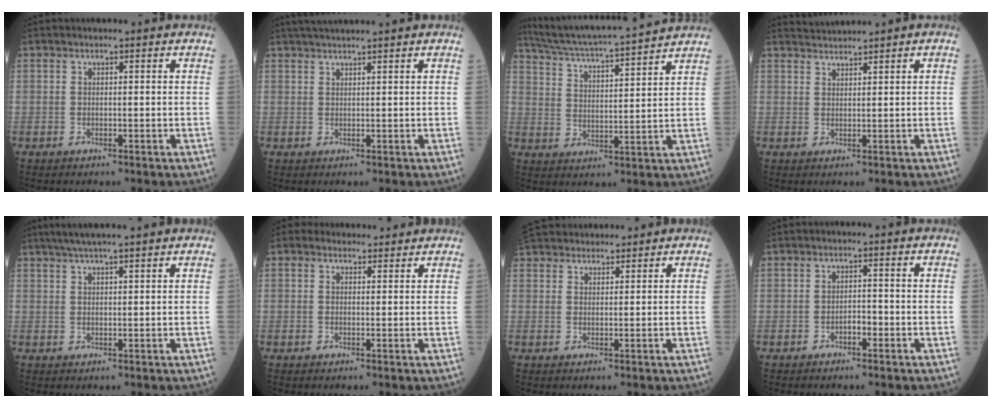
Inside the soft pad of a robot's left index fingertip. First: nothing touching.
{"total": 5.9, "force": [5.1, -0.8, 2.9], "torque": [-0.043, 0.028, 0.081]}
{"total": 17.0, "force": [15.7, -0.6, 6.3], "torque": [-0.125, 0.005, 0.240]}
{"total": 2.2, "force": [1.9, -0.9, -0.1], "torque": [-0.003, 0.009, 0.048]}
{"total": 7.9, "force": [6.6, -0.5, 4.4], "torque": [-0.068, 0.028, 0.099]}
{"total": 3.7, "force": [3.5, 1.2, -0.1], "torque": [0.001, 0.011, 0.043]}
{"total": 8.9, "force": [8.3, 2.4, 2.1], "torque": [-0.033, 0.036, 0.139]}
{"total": 1.7, "force": [-0.9, 0.7, 1.2], "torque": [-0.016, 0.004, -0.016]}